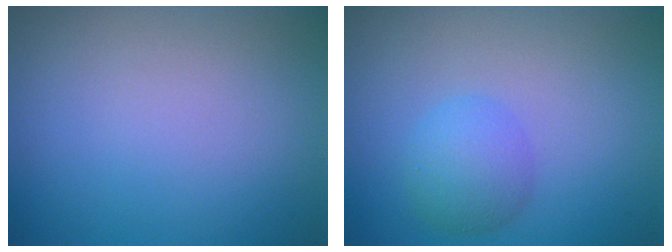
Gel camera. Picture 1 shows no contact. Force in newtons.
{"total": 3.0, "press": 2.9, "slide": 0.2}